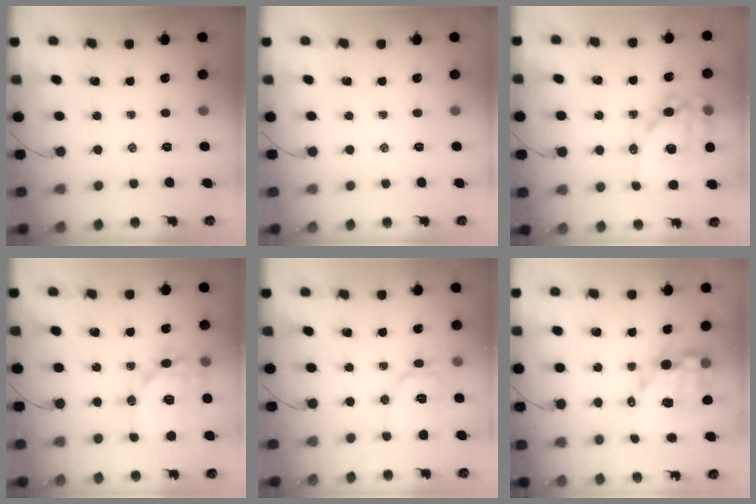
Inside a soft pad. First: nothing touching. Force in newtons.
{"total": 0.0}
{"total": 19.0, "press": 18.6, "slide": 3.8}
{"total": 15.9, "press": 15.6, "slide": 3.0}
{"total": 10.3, "press": 10.3, "slide": 0.3}
{"total": 11.7, "press": 11.3, "slide": 2.9}